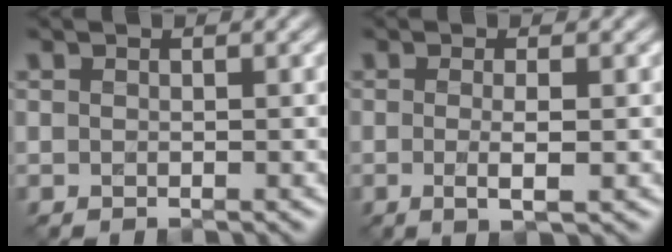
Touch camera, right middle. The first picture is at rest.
{"total": 2.6, "force": [-0.3, 0.6, 2.5], "torque": [-0.042, -0.007, -0.005]}